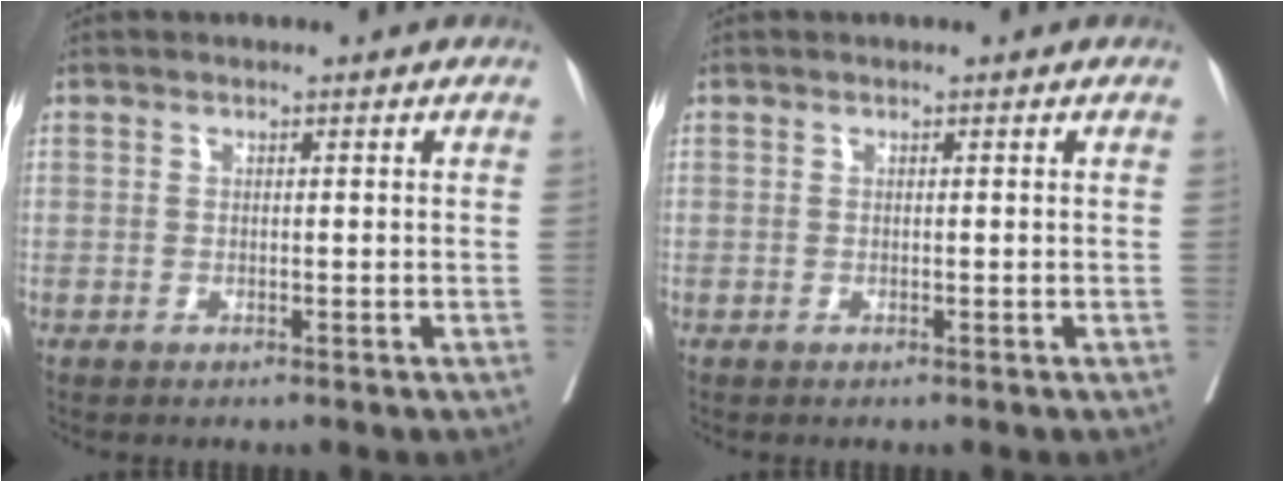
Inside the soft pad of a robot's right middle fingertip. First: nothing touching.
{"total": 0.0}